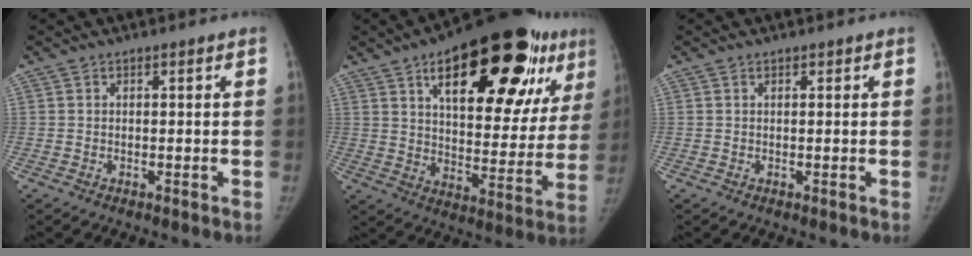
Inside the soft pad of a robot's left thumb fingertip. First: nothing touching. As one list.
[{"total": 31.5, "force": [15.4, 13.1, 24.2], "torque": [-0.311, -0.013, 0.227]}, {"total": 0.5, "force": [0.3, 0.3, 0.3], "torque": [-0.004, -0.001, 0.004]}]